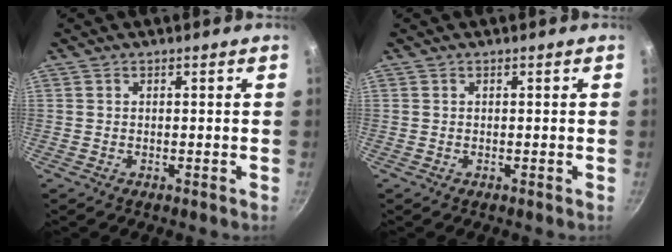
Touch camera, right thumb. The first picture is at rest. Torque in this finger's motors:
{"motor_torque": [0.00, 0.00, -0.01, 0.00, 0.00]}